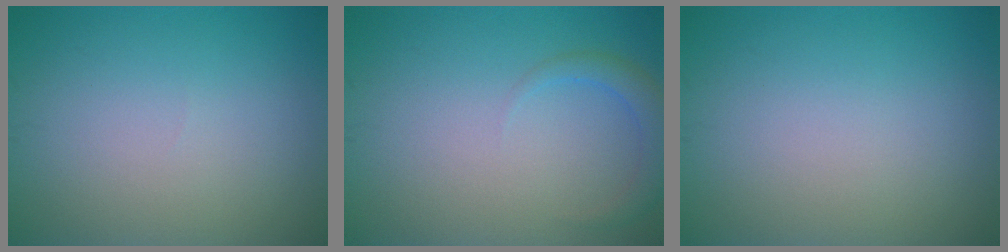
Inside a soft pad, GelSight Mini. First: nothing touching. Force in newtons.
{"total": 2.1, "press": 2.1, "slide": 0.2}
{"total": 0.0}